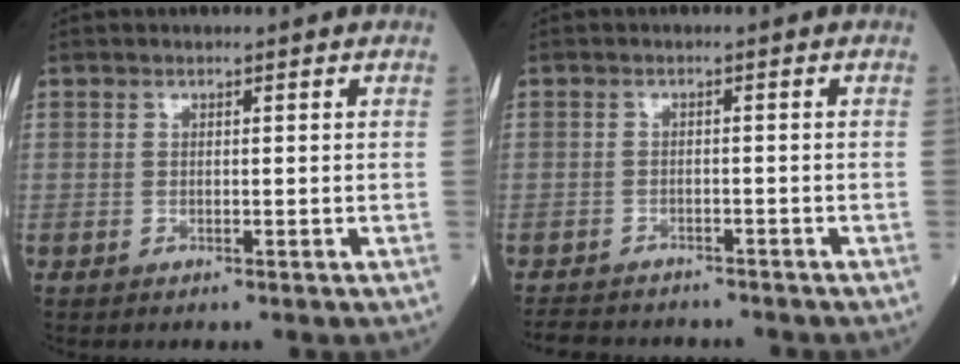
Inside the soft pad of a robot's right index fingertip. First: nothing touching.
{"total": 7.2, "force": [-6.5, 2.4, 1.9], "torque": [-0.030, -0.005, -0.092]}